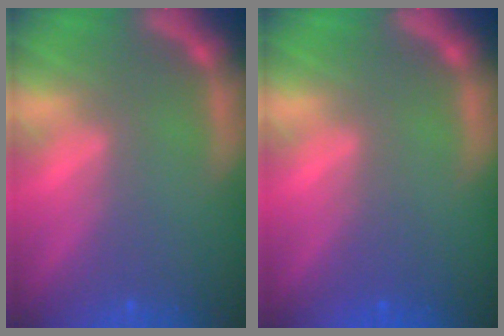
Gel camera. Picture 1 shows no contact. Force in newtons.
{"total": 1.5}